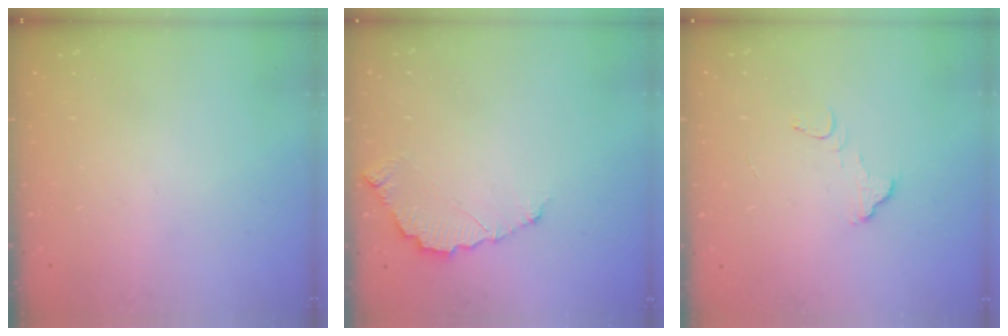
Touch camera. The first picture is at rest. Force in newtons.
{"total": 6.6, "press": 6.6, "slide": 0.2}
{"total": 3.3, "press": 3.3, "slide": 0.2}